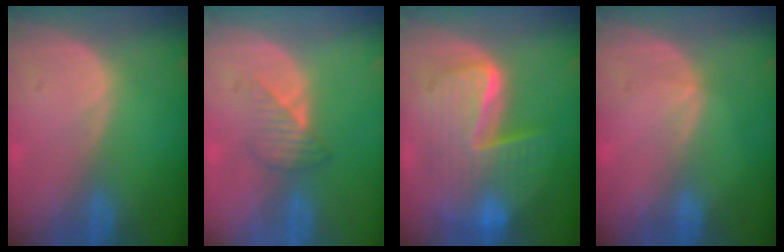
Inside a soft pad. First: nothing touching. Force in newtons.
{"total": 3.5, "press": 3.2, "slide": 1.5}
{"total": 10.4, "press": 10.4, "slide": 1.0}
{"total": 1.2, "press": 0.7, "slide": 0.9}